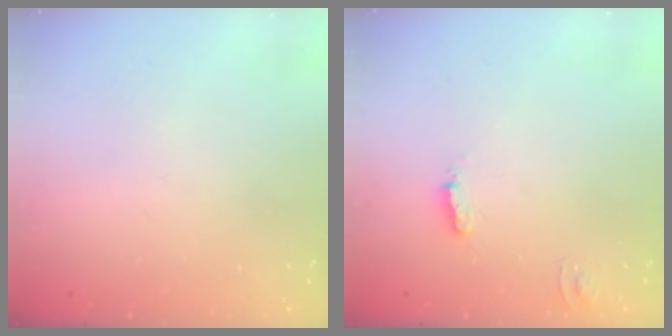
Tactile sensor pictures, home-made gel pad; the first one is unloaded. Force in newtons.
{"total": 4.1, "press": 4.1, "slide": 0.3}